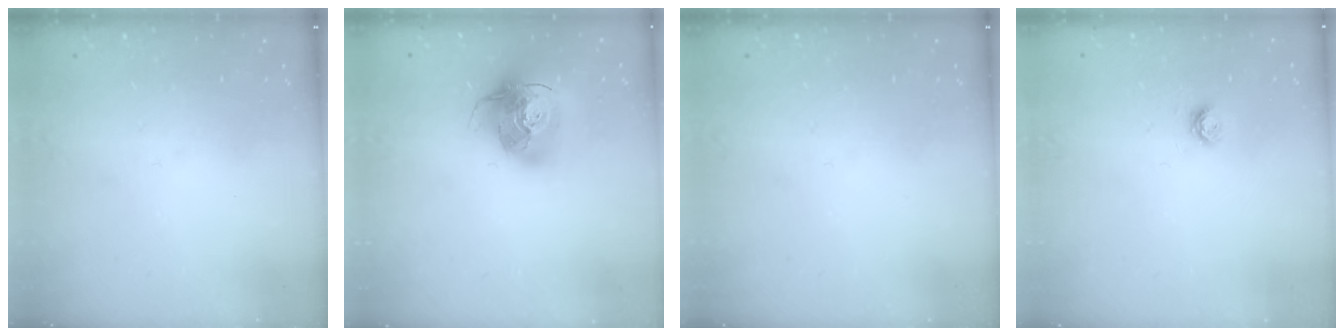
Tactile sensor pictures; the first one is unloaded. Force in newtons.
{"total": 15.9, "press": 15.8, "slide": 2.3}
{"total": 0.0}
{"total": 4.0, "press": 4.0, "slide": 0.5}